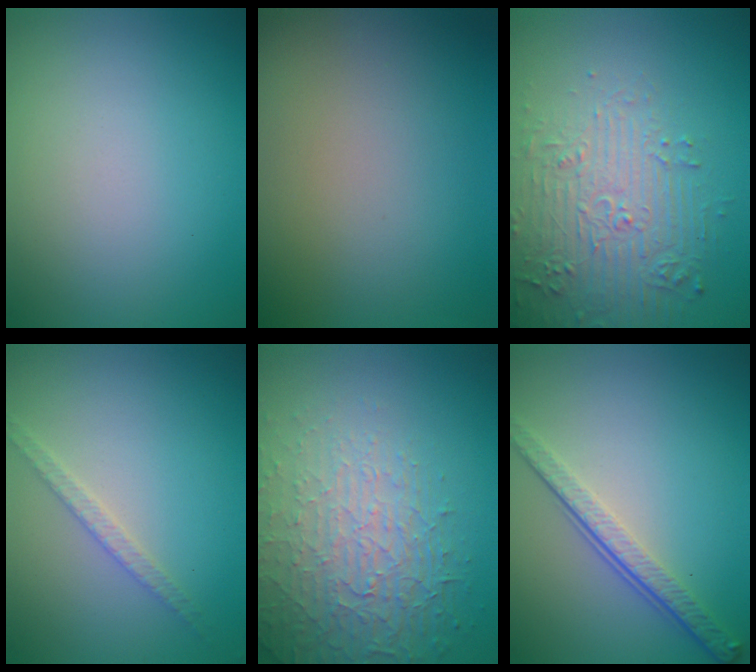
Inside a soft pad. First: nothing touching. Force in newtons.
{"total": 0.0}
{"total": 4.6, "press": 4.2, "slide": 1.9}
{"total": 1.7, "press": 1.7, "slide": 0.2}
{"total": 4.2, "press": 4.0, "slide": 1.2}
{"total": 3.9, "press": 2.7, "slide": 2.8}